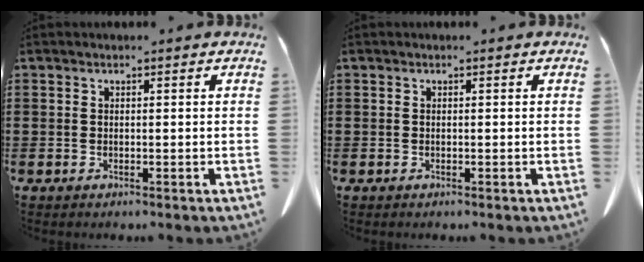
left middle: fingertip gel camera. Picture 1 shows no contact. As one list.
[{"total": 0.0}]